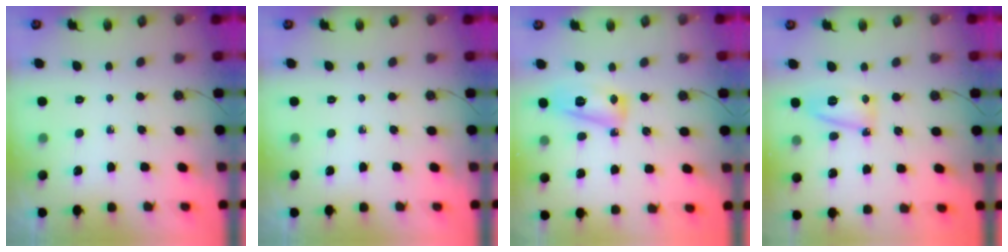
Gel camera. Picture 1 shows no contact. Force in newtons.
{"total": 0.0}
{"total": 11.5, "press": 11.4, "slide": 1.4}
{"total": 8.1, "press": 8.1, "slide": 0.6}